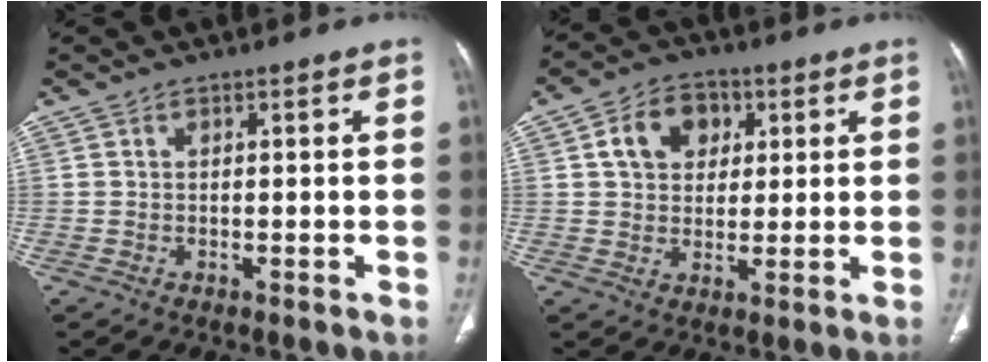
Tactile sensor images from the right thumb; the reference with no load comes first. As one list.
[{"total": 9.1, "force": [2.8, 7.0, 5.0], "torque": [-0.051, -0.001, 0.043]}]